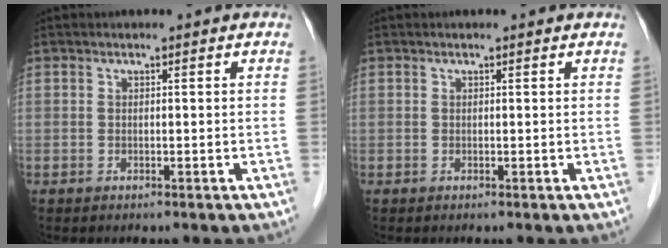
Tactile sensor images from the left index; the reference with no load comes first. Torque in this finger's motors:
{"motor_torque": [-0.17, 0.13, -0.36, 0.00]}